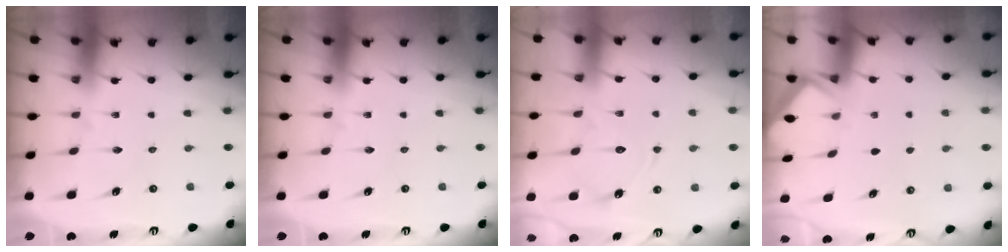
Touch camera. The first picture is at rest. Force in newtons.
{"total": 0.0}
{"total": 12.9, "press": 12.8, "slide": 1.3}
{"total": 2.4, "press": 2.3, "slide": 0.4}